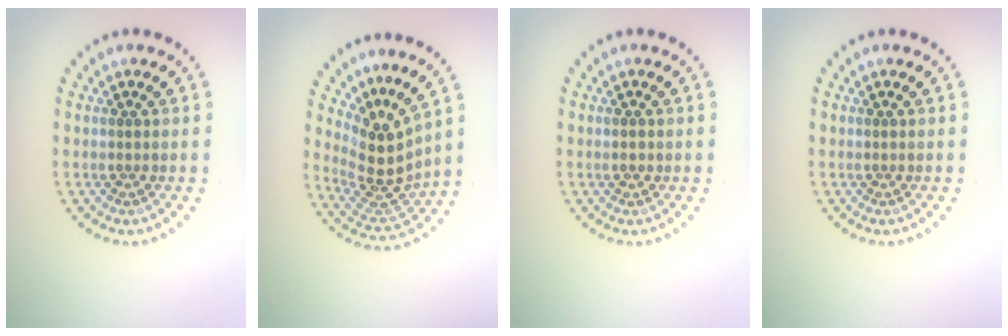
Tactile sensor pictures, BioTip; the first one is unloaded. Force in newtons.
{"total": 4.2, "press": 3.0, "slide": 2.8}
{"total": 0.9, "press": 0.9, "slide": 0.1}
{"total": 0.0}